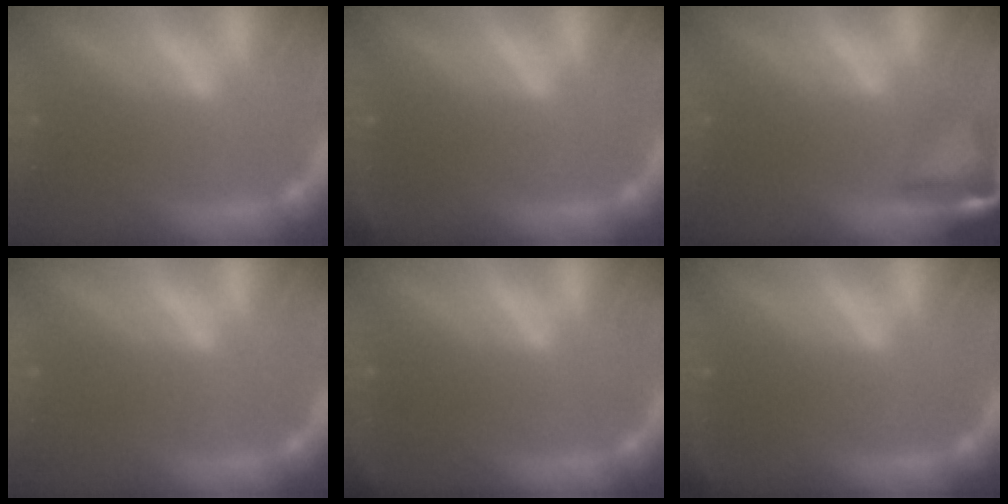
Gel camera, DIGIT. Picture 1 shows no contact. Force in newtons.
{"total": 1.9}
{"total": 5.5}
{"total": 0.0}
{"total": 2.4}
{"total": 1.9}